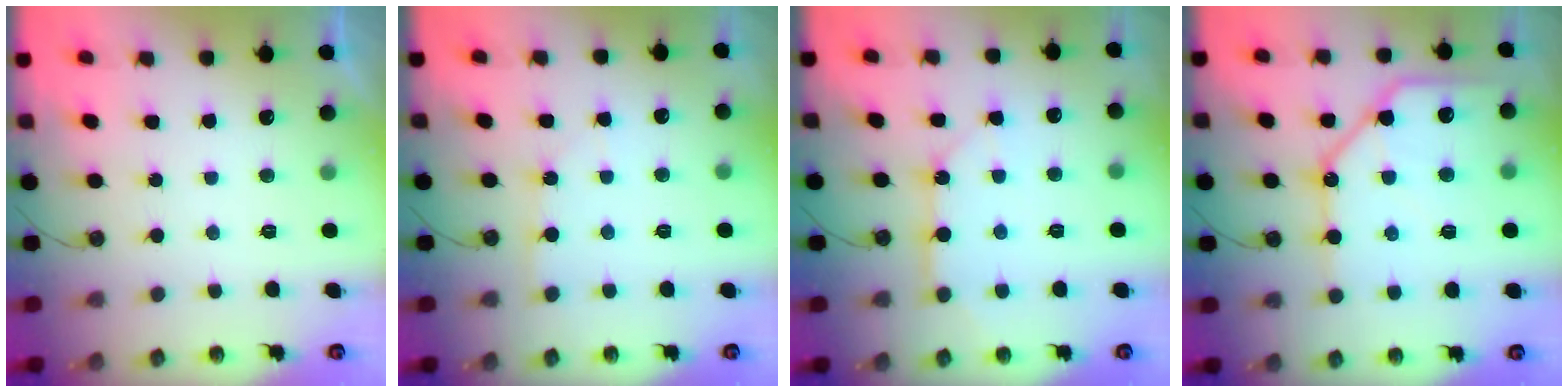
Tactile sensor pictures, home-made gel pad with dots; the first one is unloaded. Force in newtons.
{"total": 4.0, "press": 4.0, "slide": 0.5}
{"total": 10.8, "press": 10.7, "slide": 1.0}
{"total": 16.0, "press": 15.9, "slide": 1.8}